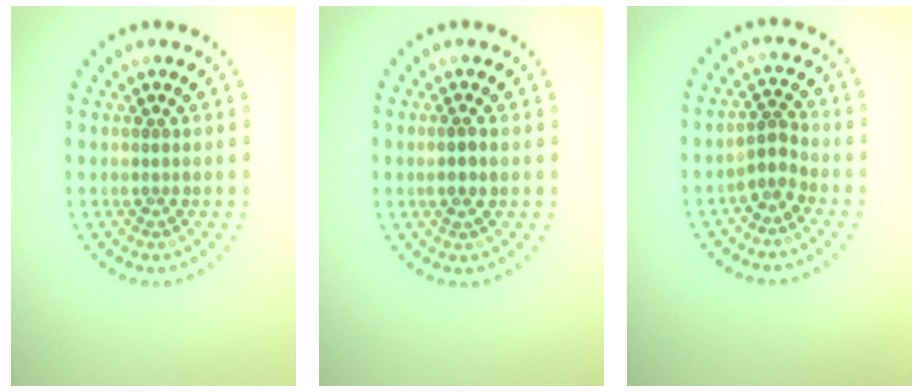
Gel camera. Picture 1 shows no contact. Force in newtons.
{"total": 0.9, "press": 0.8, "slide": 0.4}
{"total": 1.8, "press": 1.2, "slide": 1.4}